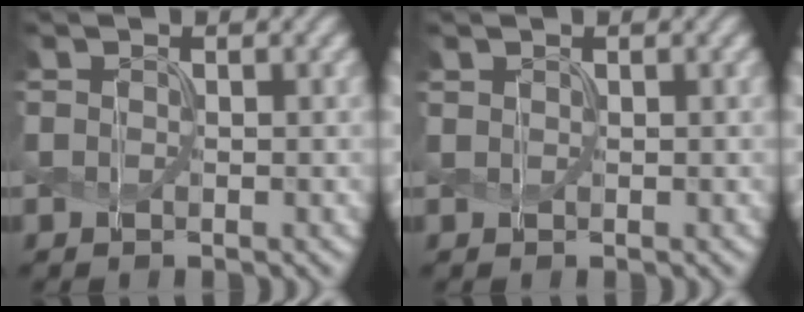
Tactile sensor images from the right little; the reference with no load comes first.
{"total": 0.0}